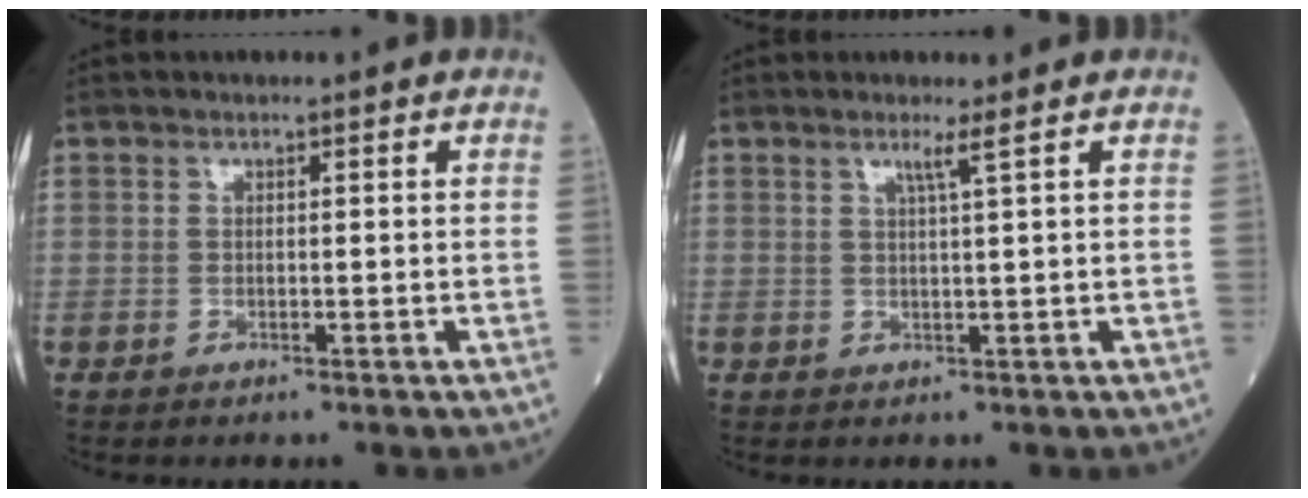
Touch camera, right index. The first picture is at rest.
{"total": 1.9, "force": [1.1, -0.8, 1.4], "torque": [-0.031, -0.007, 0.024]}